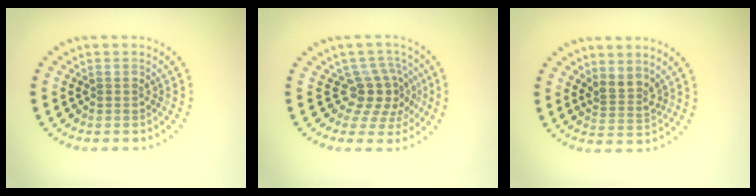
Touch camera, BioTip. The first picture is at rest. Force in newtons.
{"total": 3.8, "press": 2.8, "slide": 2.6}
{"total": 2.3, "press": 1.7, "slide": 1.5}